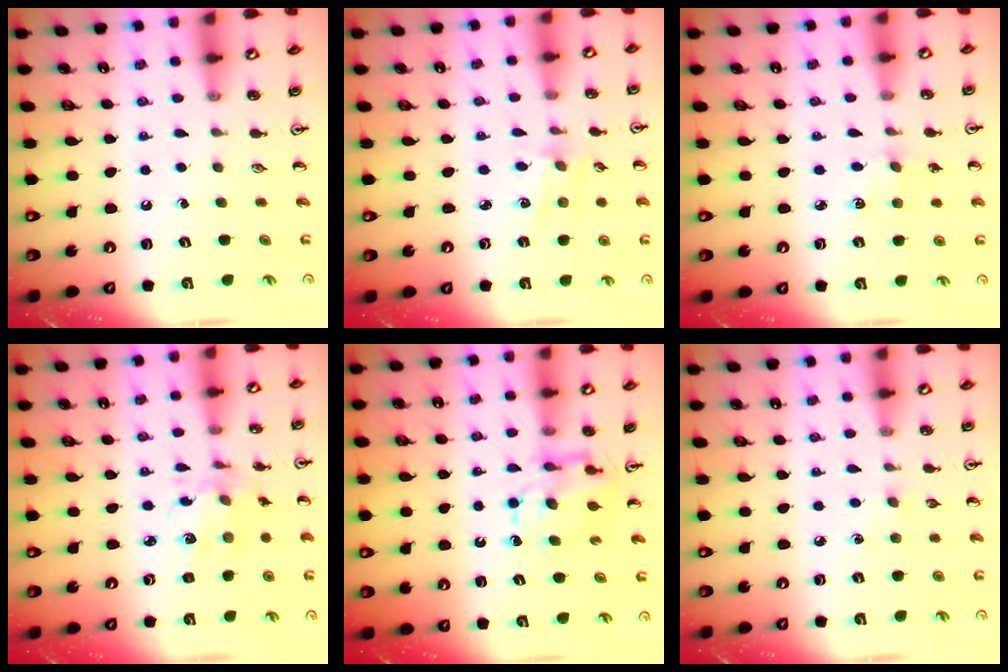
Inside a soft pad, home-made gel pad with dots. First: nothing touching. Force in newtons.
{"total": 1.4, "press": 1.3, "slide": 0.2}
{"total": 3.7, "press": 3.7, "slide": 0.5}
{"total": 6.6, "press": 6.4, "slide": 1.6}
{"total": 7.2, "press": 7.1, "slide": 0.4}
{"total": 2.9, "press": 2.9, "slide": 0.4}